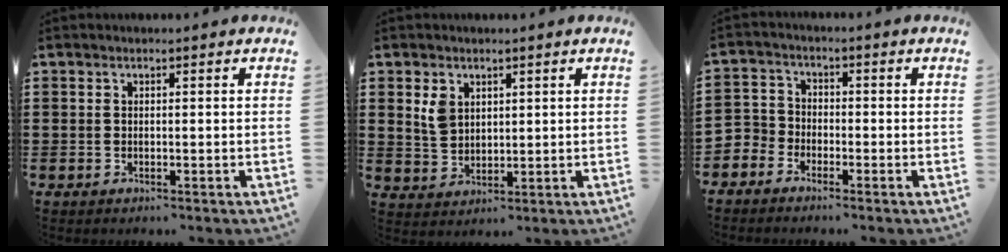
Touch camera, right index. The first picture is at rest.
{"total": 3.7, "force": [1.8, 2.7, 1.8], "torque": [-0.045, 0.009, 0.034]}
{"total": 3.3, "force": [-2.8, 1.7, -0.2], "torque": [-0.024, -0.001, -0.067]}